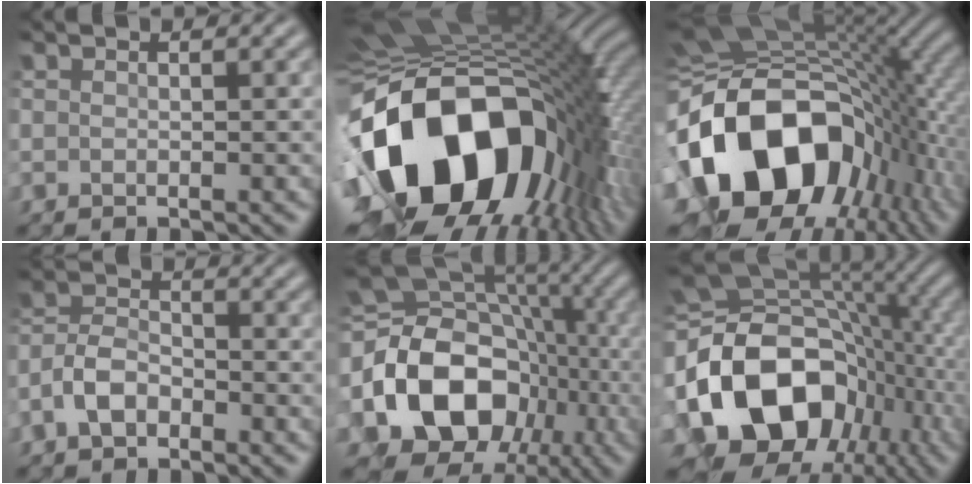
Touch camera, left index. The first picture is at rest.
{"total": 19.7, "force": [-5.2, 12.0, 14.7], "torque": [-0.299, -0.041, -0.079]}
{"total": 19.2, "force": [-5.9, 12.8, 13.0], "torque": [-0.255, -0.021, -0.097]}
{"total": 3.7, "force": [-2.2, 2.0, 2.3], "torque": [-0.050, 0.009, -0.049]}
{"total": 16.0, "force": [-2.0, 12.2, 10.2], "torque": [-0.196, -0.011, -0.018]}
{"total": 16.0, "force": [-2.3, 11.3, 11.0], "torque": [-0.210, -0.006, -0.033]}